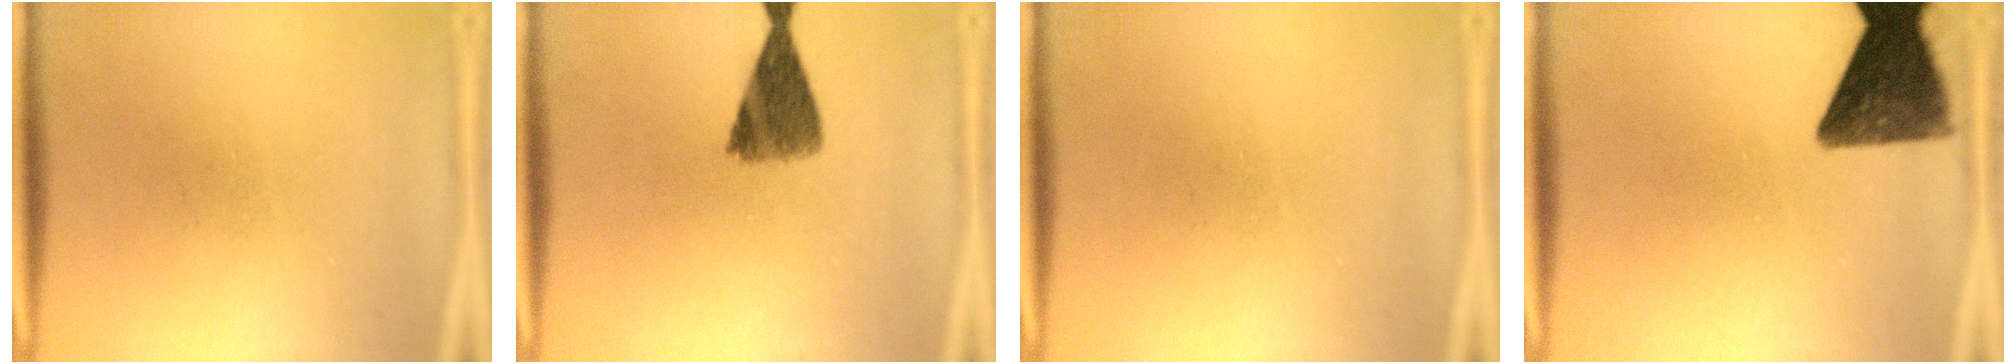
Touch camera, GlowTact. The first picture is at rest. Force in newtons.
{"total": 7.1}
{"total": 0.0}
{"total": 12.5}